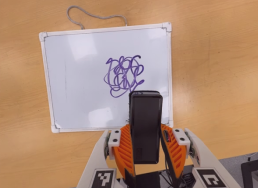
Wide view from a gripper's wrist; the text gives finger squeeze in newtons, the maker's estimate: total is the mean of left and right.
{"total": 4.1, "left": 2.5, "right": 5.7}